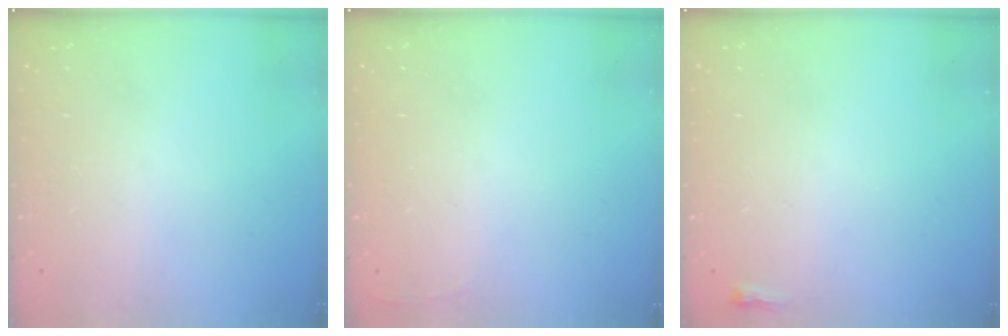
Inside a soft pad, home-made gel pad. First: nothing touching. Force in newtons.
{"total": 2.5, "press": 2.4, "slide": 0.9}
{"total": 2.2, "press": 2.2, "slide": 0.6}